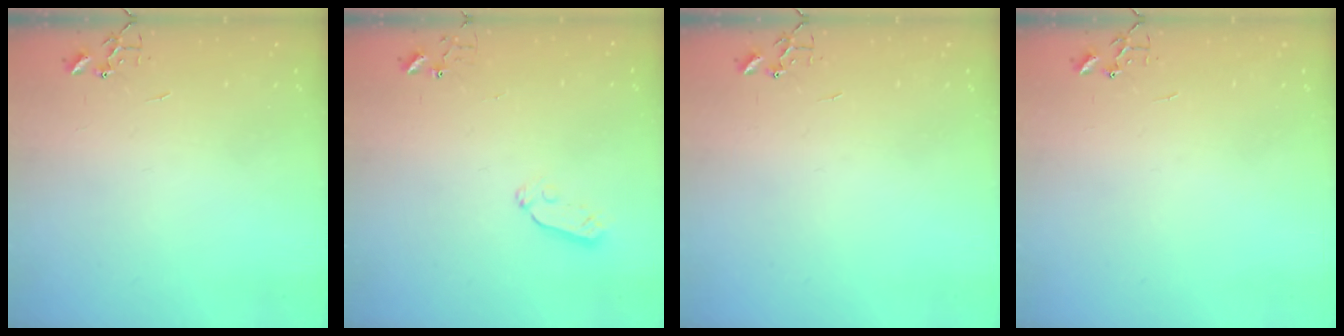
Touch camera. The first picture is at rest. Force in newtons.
{"total": 3.7, "press": 3.7, "slide": 0.5}
{"total": 0.0}
{"total": 0.0}